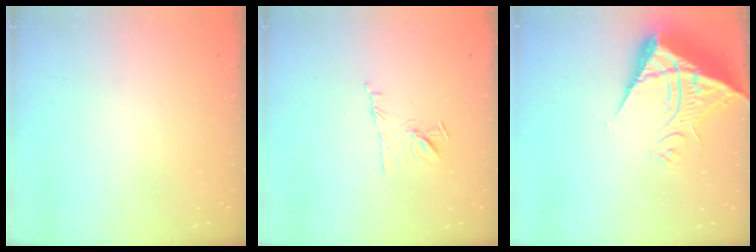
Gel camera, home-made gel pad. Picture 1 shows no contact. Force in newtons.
{"total": 8.2, "press": 8.1, "slide": 1.2}
{"total": 13.9, "press": 13.9, "slide": 1.3}